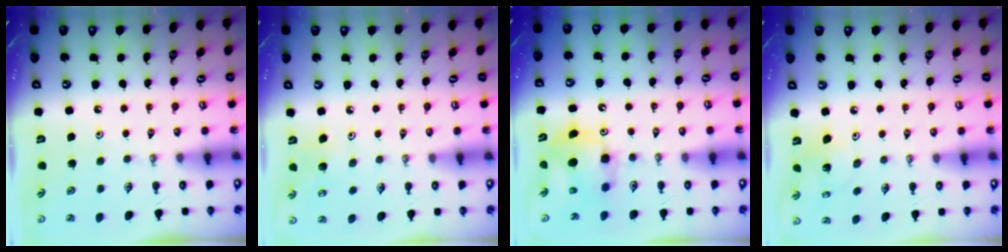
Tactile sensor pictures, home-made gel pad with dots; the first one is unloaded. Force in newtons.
{"total": 7.6, "press": 7.5, "slide": 1.2}
{"total": 8.0, "press": 8.0, "slide": 0.4}
{"total": 6.0, "press": 5.5, "slide": 2.4}